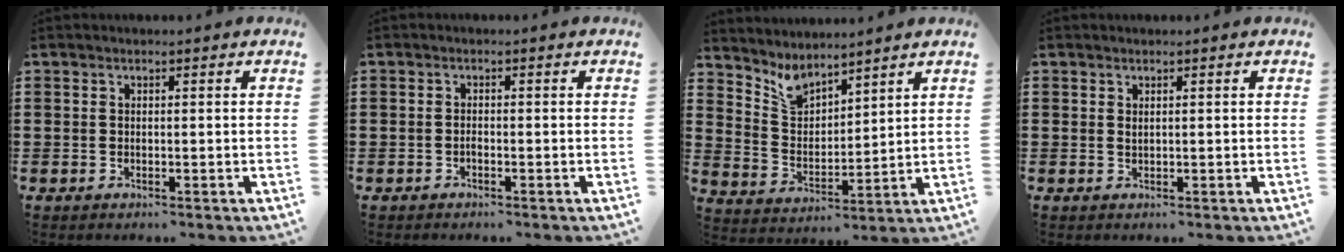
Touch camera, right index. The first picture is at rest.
{"total": 0.7, "force": [-0.5, 0.2, 0.4], "torque": [-0.010, -0.003, -0.009]}
{"total": 5.1, "force": [4.6, 1.8, 1.3], "torque": [-0.044, -0.016, 0.085]}
{"total": 0.5, "force": [0.3, 0.2, 0.4], "torque": [-0.010, 0.000, 0.006]}